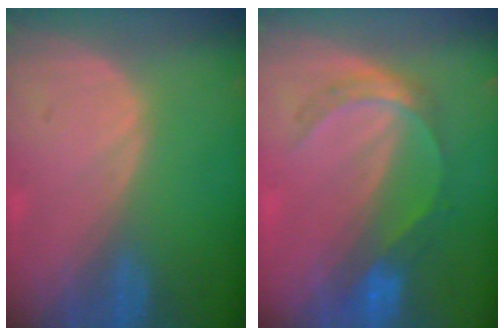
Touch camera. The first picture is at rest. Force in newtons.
{"total": 5.6, "press": 5.0, "slide": 2.5}